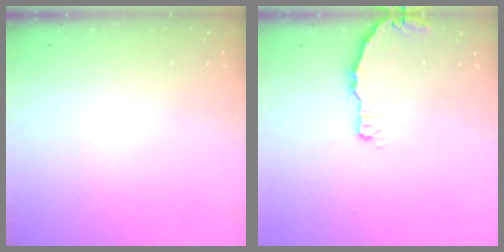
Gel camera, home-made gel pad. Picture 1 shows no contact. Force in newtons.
{"total": 3.2, "press": 3.2, "slide": 0.3}